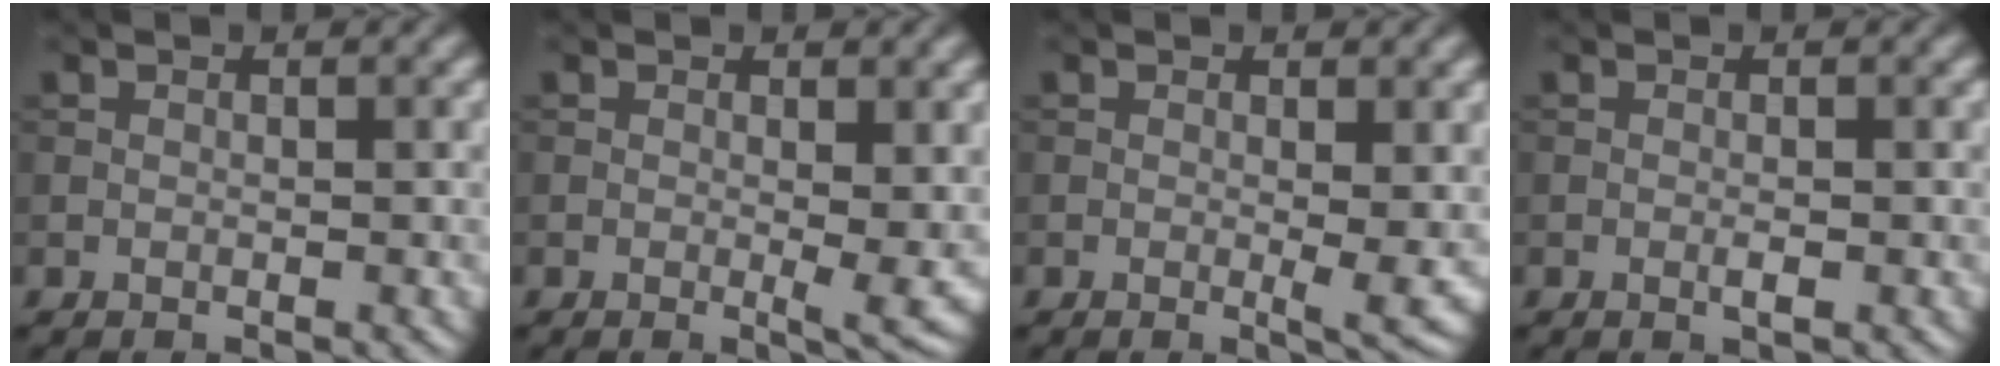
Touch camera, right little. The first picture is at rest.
{"total": 2.3, "force": [0.2, 0.4, 2.3], "torque": [-0.031, -0.011, 0.003]}
{"total": 2.2, "force": [0.1, 0.3, 2.1], "torque": [-0.029, -0.010, 0.001]}
{"total": 0.8, "force": [-0.2, 0.2, 0.8], "torque": [-0.015, -0.002, -0.004]}